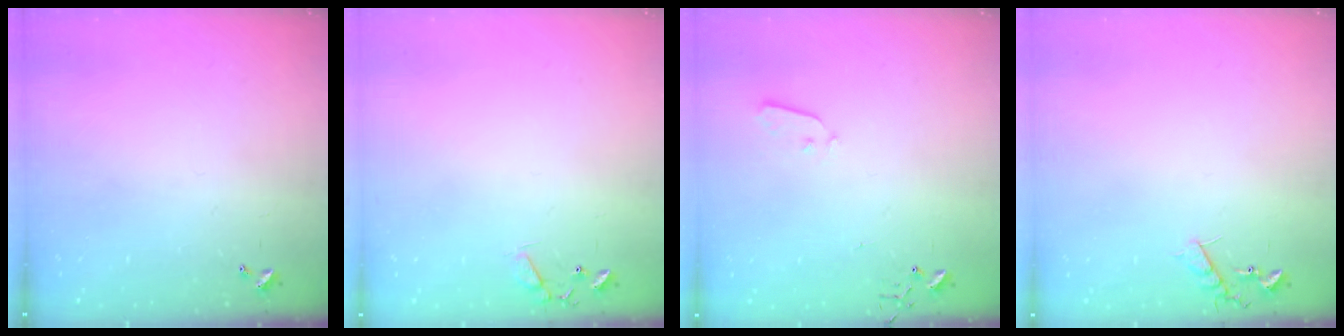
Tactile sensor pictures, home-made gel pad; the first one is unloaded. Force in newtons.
{"total": 7.7, "press": 7.7, "slide": 0.5}
{"total": 3.8, "press": 3.8, "slide": 0.1}
{"total": 7.6, "press": 7.6, "slide": 0.4}